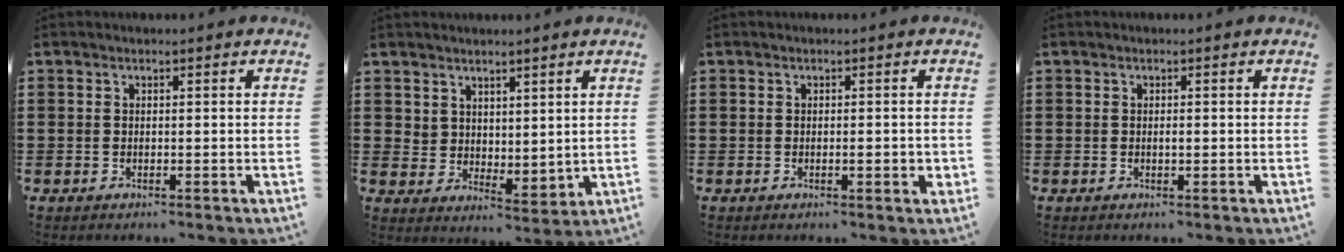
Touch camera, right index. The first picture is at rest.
{"total": 4.3, "force": [3.9, 1.7, 0.0], "torque": [-0.016, -0.013, 0.078]}
{"total": 2.2, "force": [-0.4, 0.5, 2.1], "torque": [-0.034, -0.002, -0.006]}
{"total": 0.8, "force": [-0.1, 0.3, 0.8], "torque": [-0.017, -0.002, -0.002]}